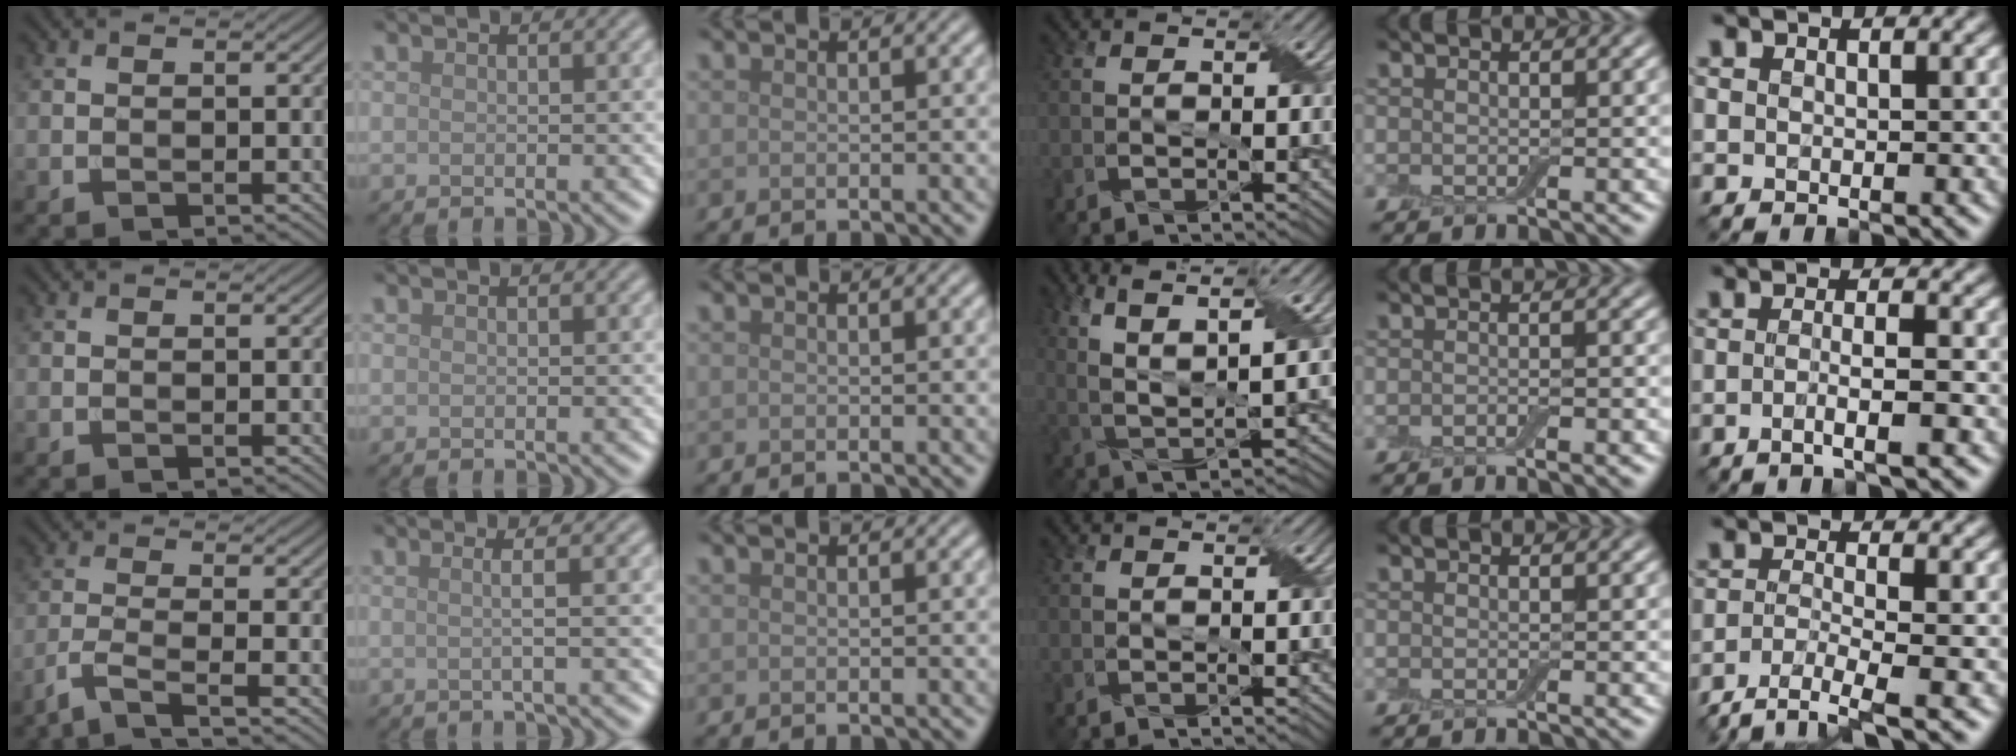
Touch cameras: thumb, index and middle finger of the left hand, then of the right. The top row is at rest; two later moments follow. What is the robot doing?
{"motion": "peel", "object": "bubble wrap"}